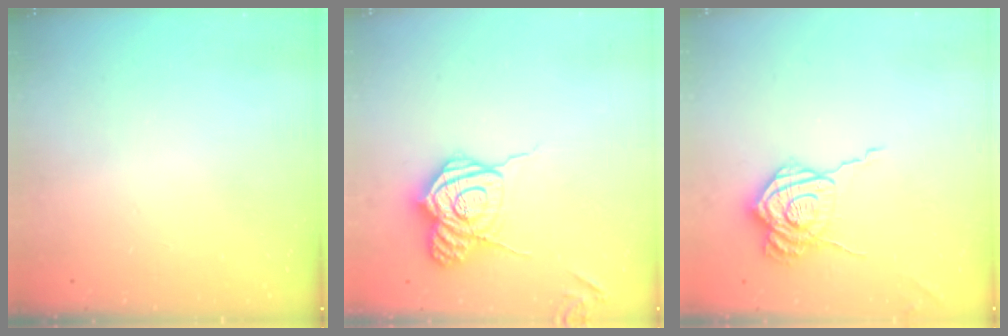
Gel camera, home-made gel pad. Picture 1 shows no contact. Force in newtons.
{"total": 14.2, "press": 14.1, "slide": 0.8}
{"total": 12.8, "press": 12.7, "slide": 1.2}